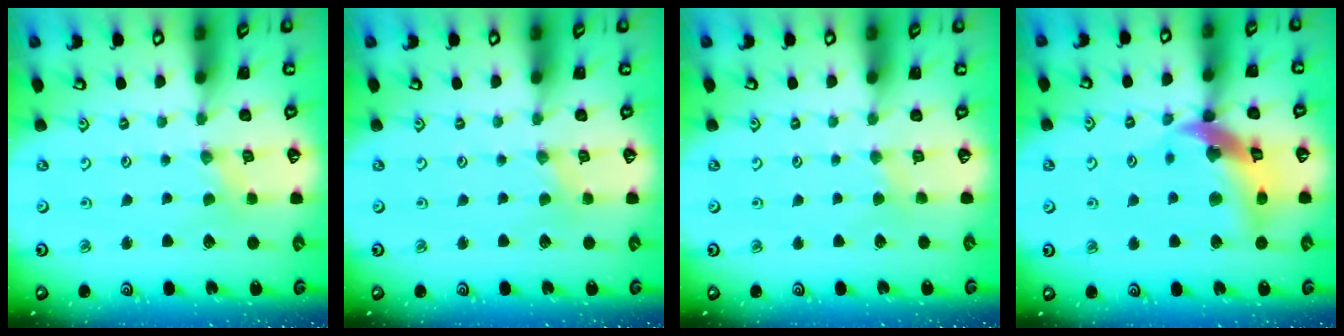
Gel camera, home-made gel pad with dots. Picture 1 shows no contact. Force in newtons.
{"total": 0.0}
{"total": 2.2, "press": 2.2, "slide": 0.3}
{"total": 15.8, "press": 15.6, "slide": 2.0}